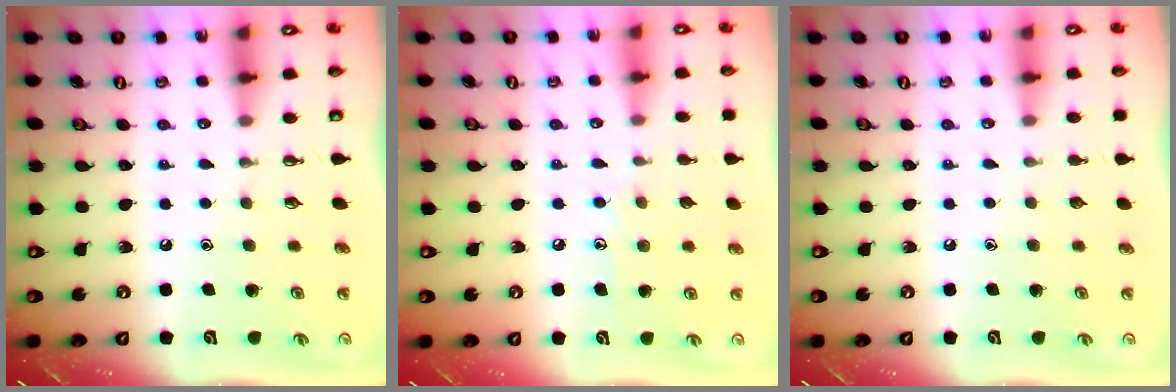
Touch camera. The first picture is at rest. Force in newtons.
{"total": 5.4, "press": 5.4, "slide": 0.5}
{"total": 0.0}